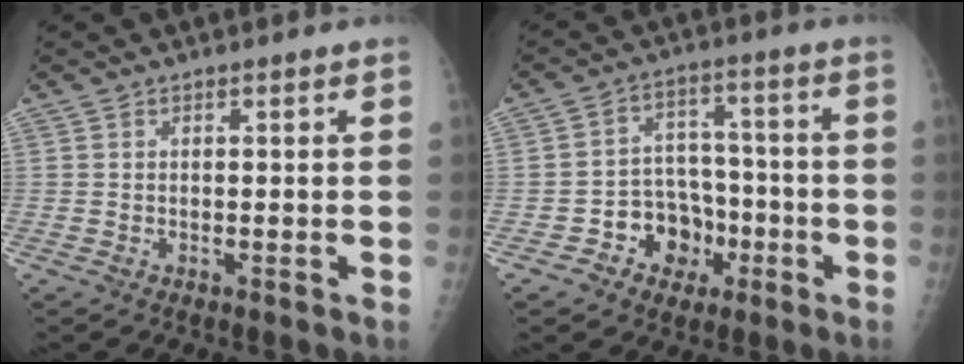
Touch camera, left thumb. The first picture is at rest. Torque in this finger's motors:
{"motor_torque": [-0.65, 0.71, 0.27, 0.27, 0.02]}